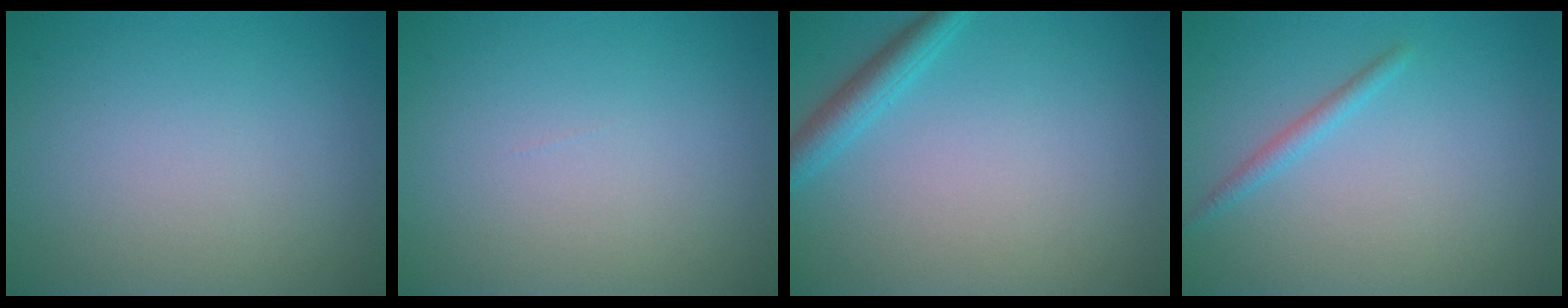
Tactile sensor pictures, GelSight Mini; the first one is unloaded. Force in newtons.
{"total": 0.0}
{"total": 2.4, "press": 2.4, "slide": 0.1}
{"total": 1.3, "press": 1.2, "slide": 0.1}